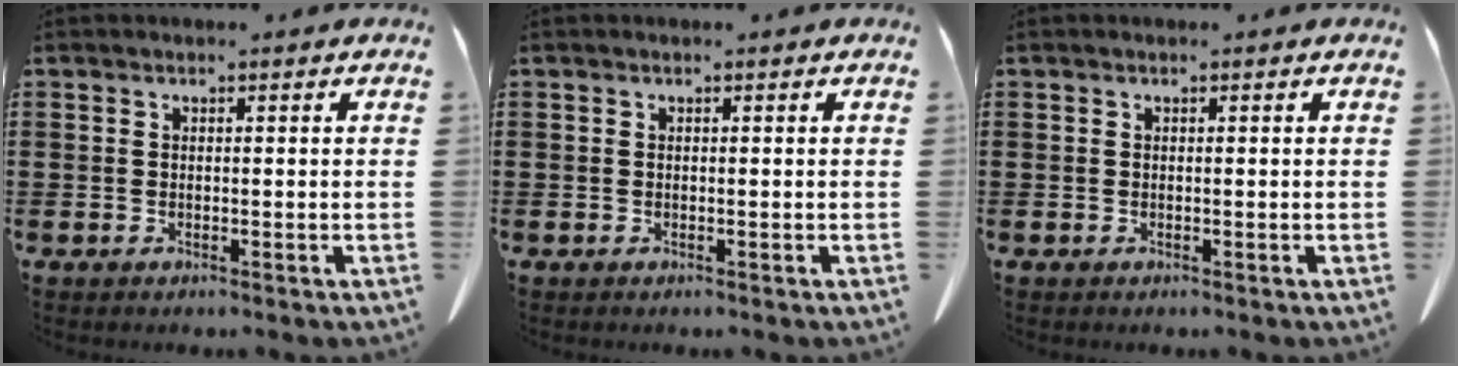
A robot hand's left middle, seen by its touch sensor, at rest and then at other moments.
{"total": 0.0}
{"total": 0.0}